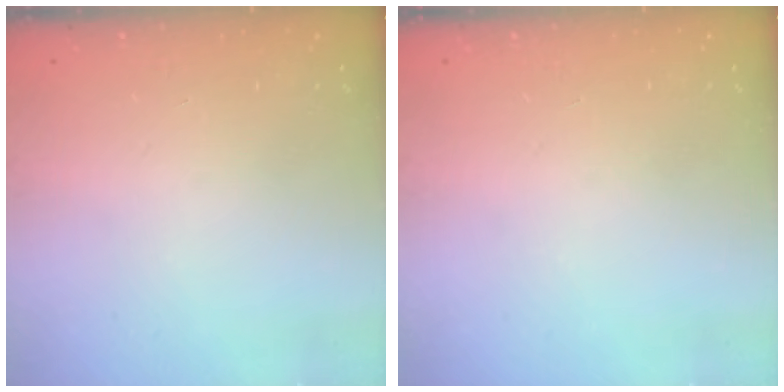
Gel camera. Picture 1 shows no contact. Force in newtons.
{"total": 0.0}